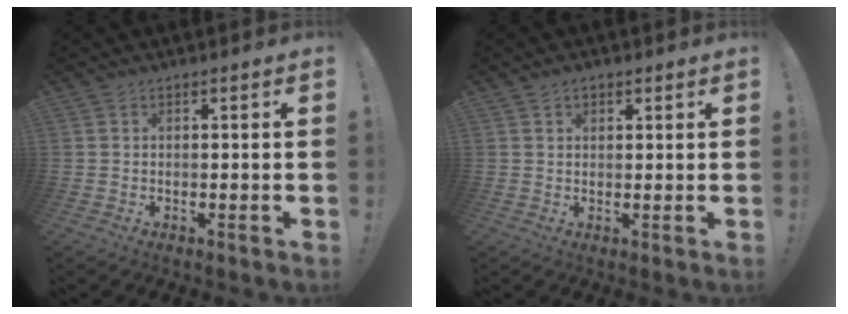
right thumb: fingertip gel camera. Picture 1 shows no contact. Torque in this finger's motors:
{"motor_torque": [0.04, -0.11, 0.02, 0.00, 0.06]}